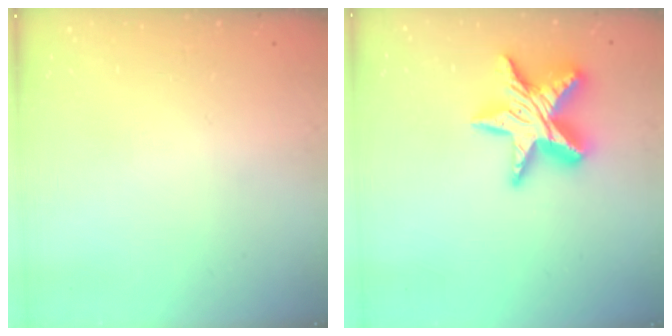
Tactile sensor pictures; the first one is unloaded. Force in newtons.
{"total": 16.7, "press": 16.7, "slide": 1.1}